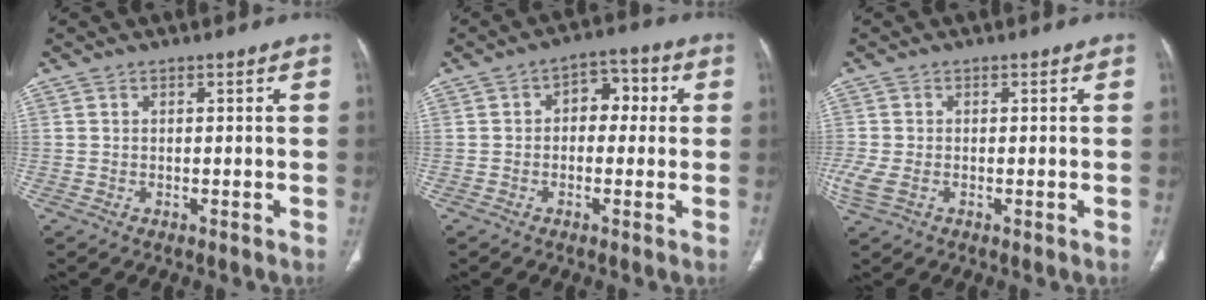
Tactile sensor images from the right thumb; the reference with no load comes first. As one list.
[{"total": 6.5, "force": [0.7, 4.5, 4.6], "torque": [-0.029, 0.023, 0.000]}, {"total": 4.2, "force": [-0.9, 2.6, 3.1], "torque": [-0.095, 0.001, -0.015]}]